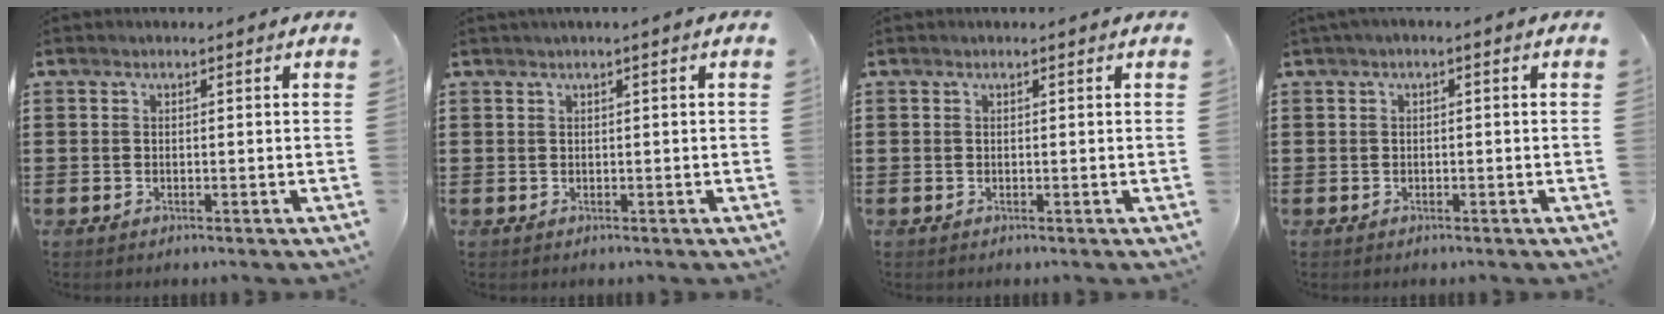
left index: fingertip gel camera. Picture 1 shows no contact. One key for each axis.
{"total": 0.6, "fx": 0.1, "fy": -0.1, "fz": 0.6, "tx": -0.009, "ty": -0.004, "tz": 0.002}
{"total": 0.0}
{"total": 1.1, "fx": -0.6, "fy": 0.2, "fz": 0.8, "tx": -0.013, "ty": -0.001, "tz": -0.012}